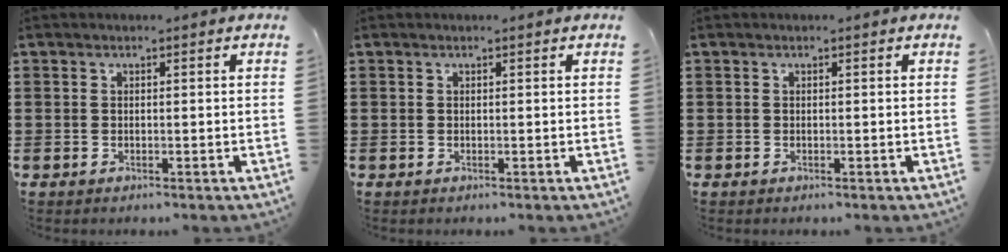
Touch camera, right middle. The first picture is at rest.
{"total": 0.0}
{"total": 0.0}